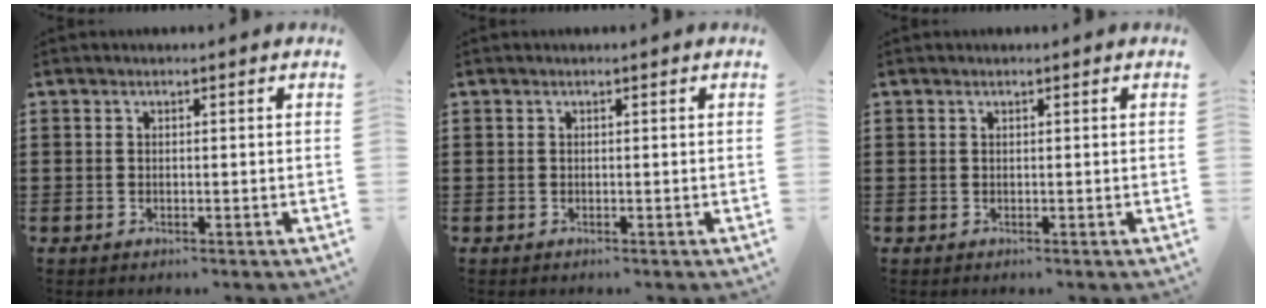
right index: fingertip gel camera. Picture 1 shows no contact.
{"total": 0.0}
{"total": 0.0}